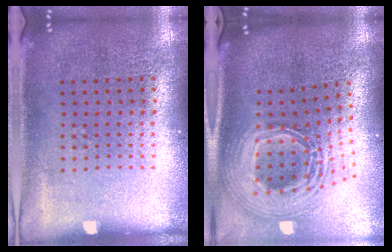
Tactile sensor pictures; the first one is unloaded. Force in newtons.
{"total": 2.9, "press": 2.0, "slide": 2.1}